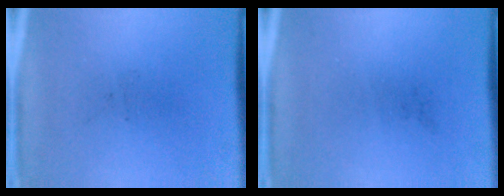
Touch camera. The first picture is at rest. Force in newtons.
{"total": 0.0}